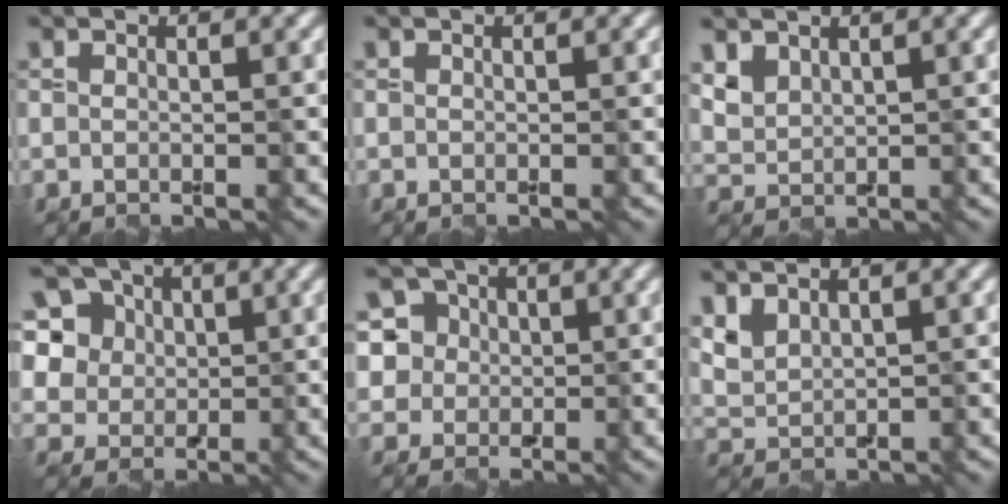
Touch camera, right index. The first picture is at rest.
{"total": 0.0}
{"total": 2.5, "force": [1.7, 1.5, 1.1], "torque": [-0.031, -0.002, 0.043]}
{"total": 13.3, "force": [6.0, 10.1, 6.1], "torque": [-0.152, 0.040, 0.096]}
{"total": 8.6, "force": [3.2, 7.4, 3.0], "torque": [-0.073, 0.038, 0.033]}
{"total": 2.7, "force": [1.9, 1.3, 1.4], "torque": [-0.036, 0.004, 0.046]}